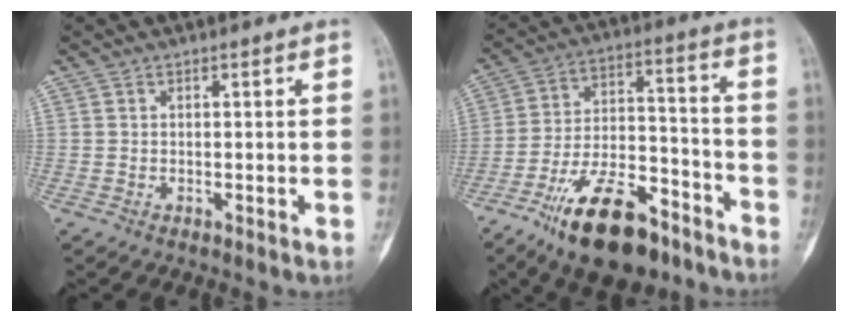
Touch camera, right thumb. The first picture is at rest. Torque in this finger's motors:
{"motor_torque": [1.18, 0.04, 1.43, -1.35, 0.13]}